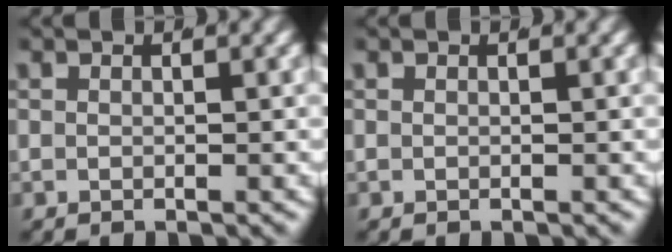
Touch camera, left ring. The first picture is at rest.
{"total": 0.0}